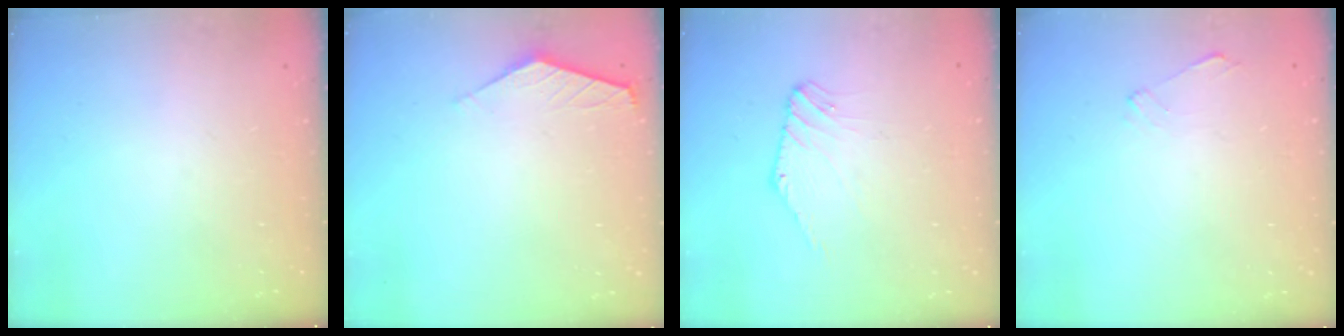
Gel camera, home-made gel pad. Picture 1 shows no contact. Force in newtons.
{"total": 1.3, "press": 1.3, "slide": 0.3}
{"total": 2.0, "press": 2.0, "slide": 0.5}
{"total": 1.0, "press": 1.0, "slide": 0.3}